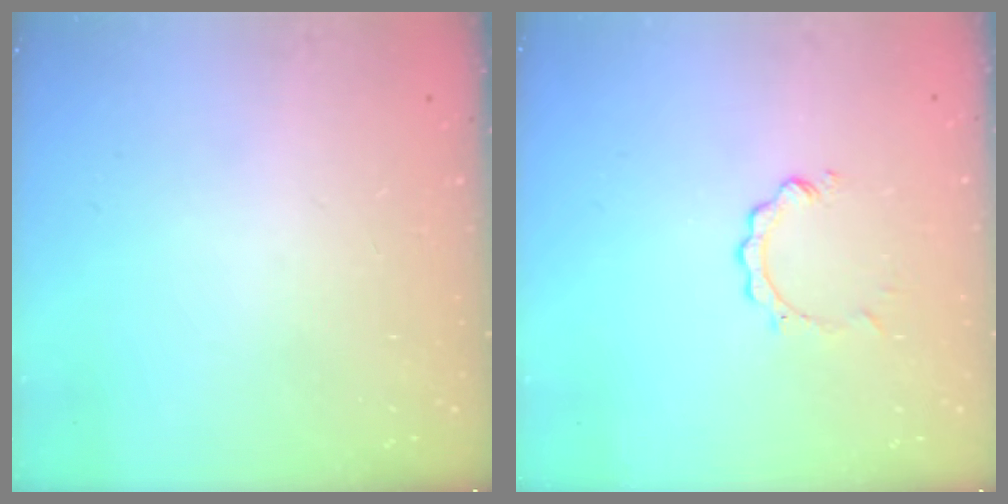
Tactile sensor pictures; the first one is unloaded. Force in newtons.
{"total": 2.1, "press": 2.1, "slide": 0.2}